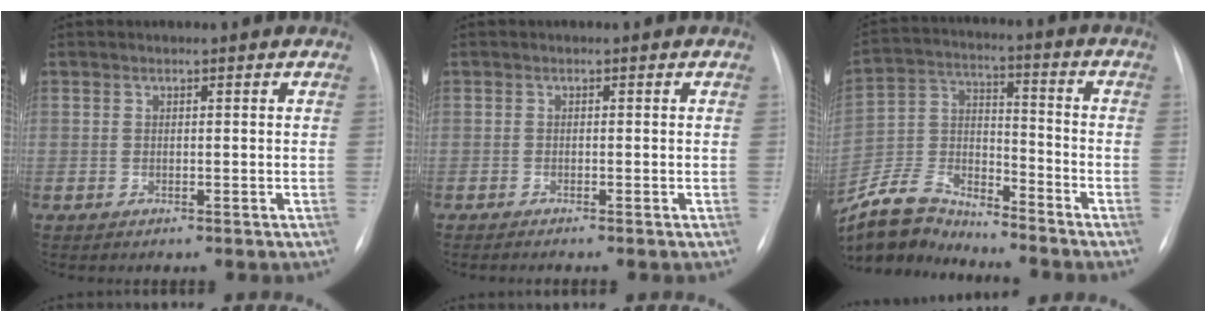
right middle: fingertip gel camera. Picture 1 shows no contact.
{"total": 1.4, "force": [-1.2, -0.1, 0.8], "torque": [-0.011, -0.002, -0.015]}
{"total": 11.3, "force": [-11.2, 1.7, 1.1], "torque": [-0.030, 0.024, -0.217]}